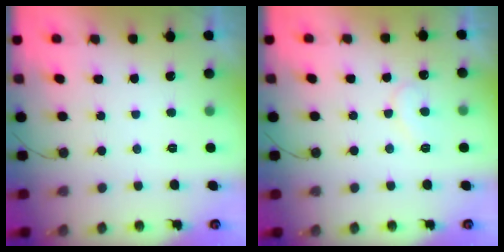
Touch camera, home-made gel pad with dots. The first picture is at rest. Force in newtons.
{"total": 7.5, "press": 7.4, "slide": 0.5}